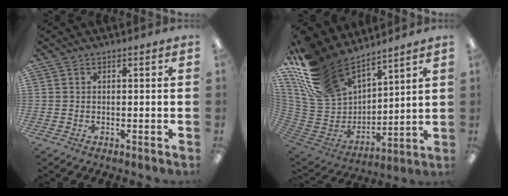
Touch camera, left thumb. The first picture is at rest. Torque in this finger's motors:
{"motor_torque": [0.64, 0.13, 1.16, -1.61, 0.19]}